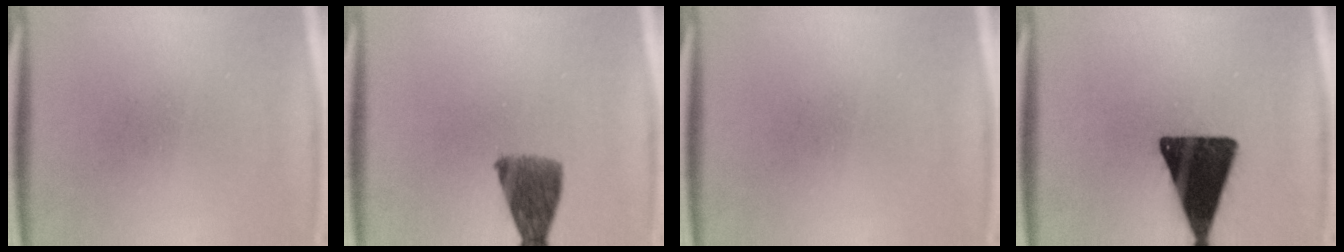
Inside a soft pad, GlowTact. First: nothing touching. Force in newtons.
{"total": 7.4}
{"total": 0.0}
{"total": 17.7}